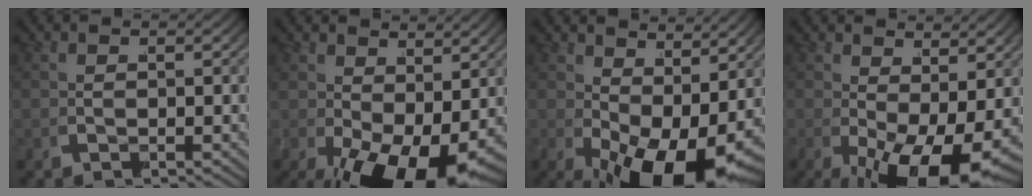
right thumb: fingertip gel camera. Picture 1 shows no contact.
{"total": 8.6, "force": [-1.9, 4.3, 7.2], "torque": [-0.108, -0.040, -0.004]}
{"total": 8.4, "force": [-1.0, 3.8, 7.4], "torque": [-0.104, -0.032, 0.004]}
{"total": 8.2, "force": [-1.8, 3.6, 7.1], "torque": [-0.096, -0.033, -0.011]}